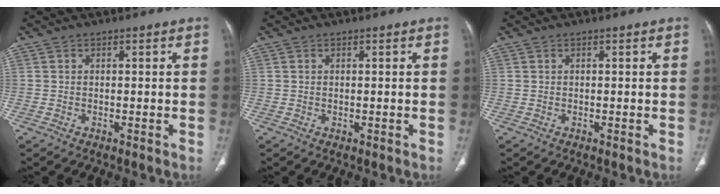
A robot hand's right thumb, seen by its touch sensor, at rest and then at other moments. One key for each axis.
{"total": 0.0}
{"total": 0.0}